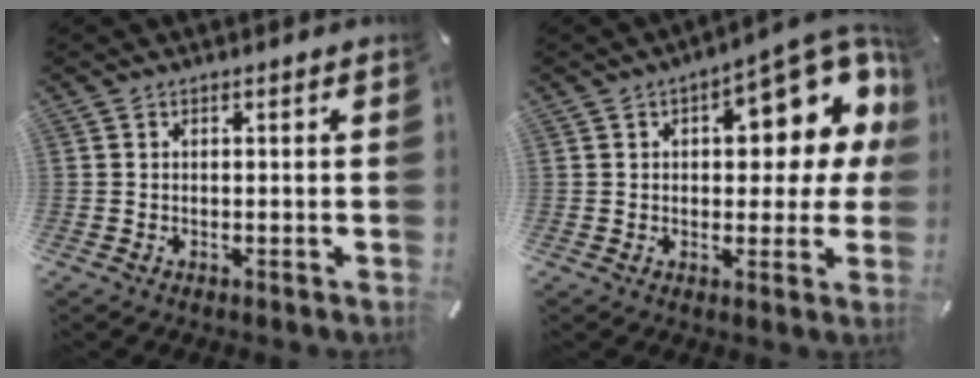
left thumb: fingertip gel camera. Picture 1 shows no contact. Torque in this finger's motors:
{"motor_torque": [2.51, 2.50, 0.76, -0.58, 0.09]}